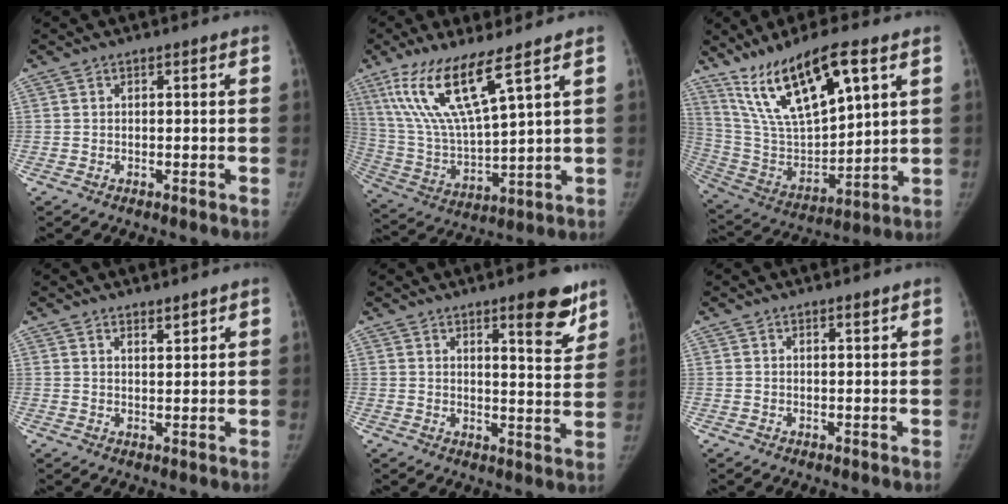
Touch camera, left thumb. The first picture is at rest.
{"total": 15.5, "force": [8.8, 2.7, 12.5], "torque": [-0.264, -0.044, 0.185]}
{"total": 19.8, "force": [11.0, 6.3, 15.2], "torque": [-0.265, -0.038, 0.223]}
{"total": 2.0, "force": [1.7, 0.5, 0.9], "torque": [-0.009, -0.016, 0.031]}
{"total": 9.4, "force": [6.1, 2.3, 6.7], "torque": [-0.062, -0.040, 0.082]}
{"total": 0.8, "force": [0.6, 0.1, 0.5], "torque": [-0.007, -0.005, 0.011]}